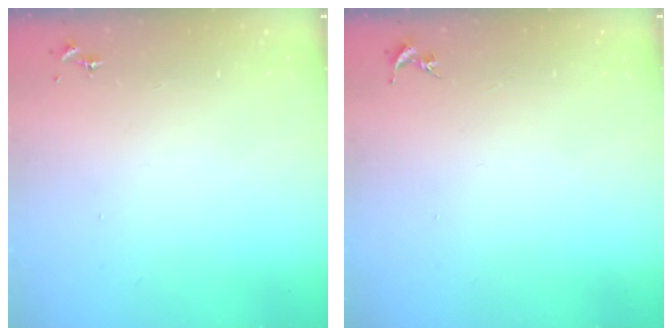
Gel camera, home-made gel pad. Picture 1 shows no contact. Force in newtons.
{"total": 0.0}